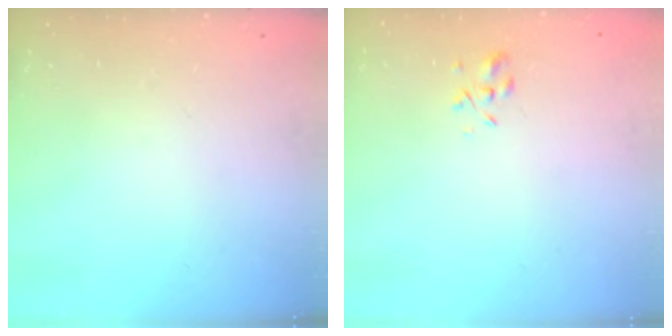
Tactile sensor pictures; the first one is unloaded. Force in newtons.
{"total": 3.2, "press": 3.0, "slide": 1.2}